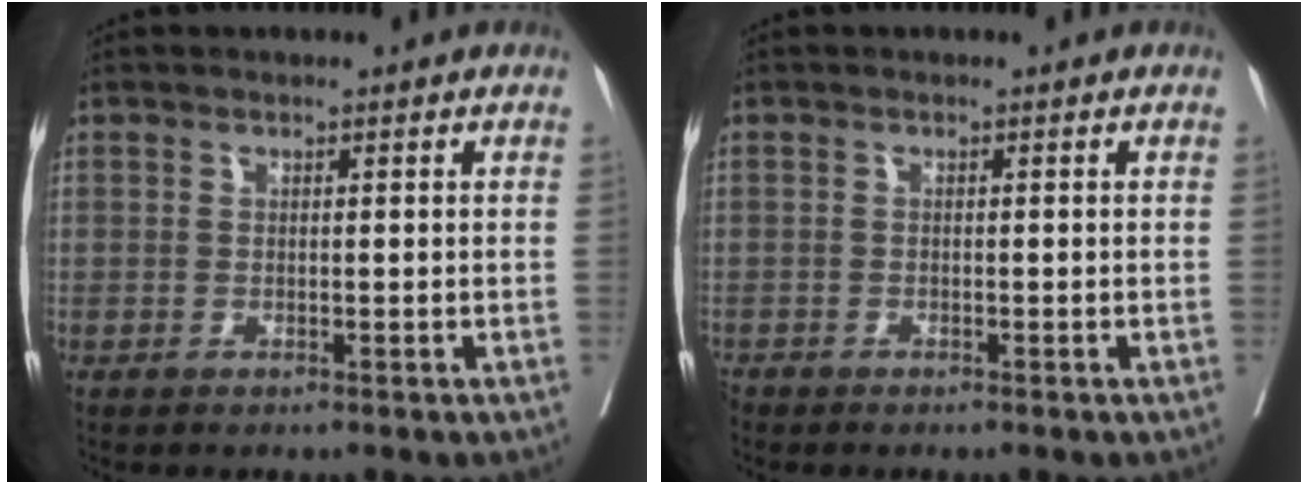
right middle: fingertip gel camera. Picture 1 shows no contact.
{"total": 1.1, "force": [-1.0, 0.3, 0.2], "torque": [-0.009, -0.004, -0.021]}